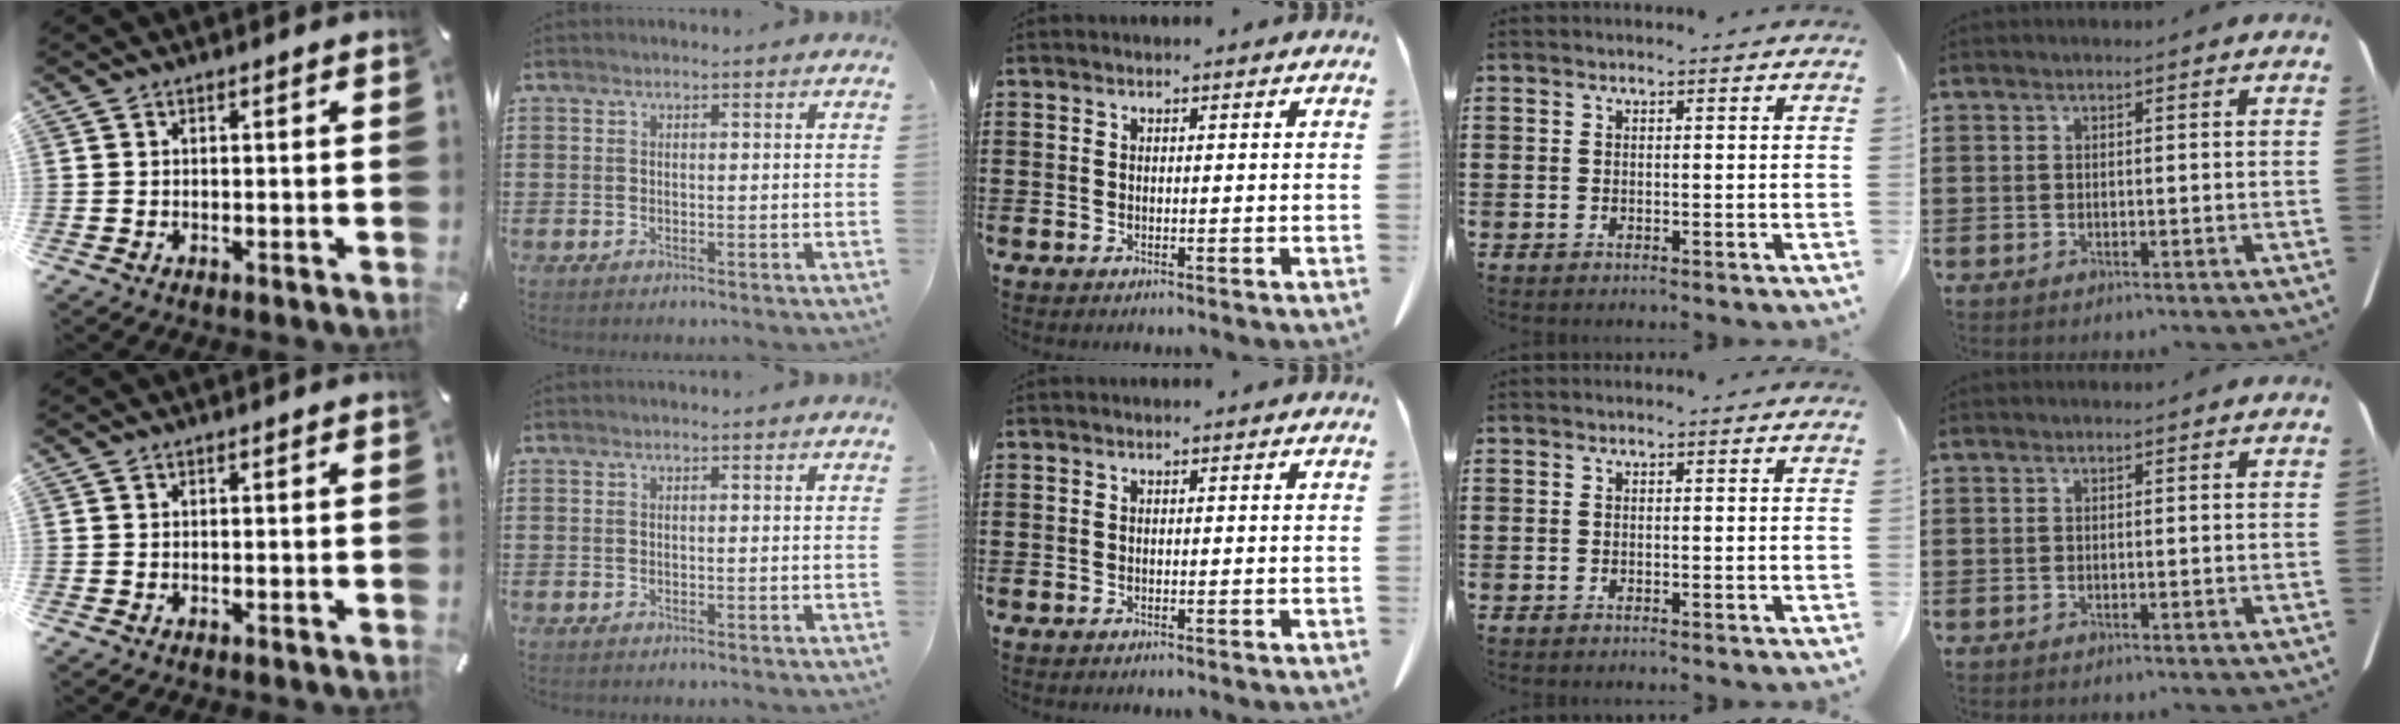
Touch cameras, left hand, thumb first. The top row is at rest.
{}